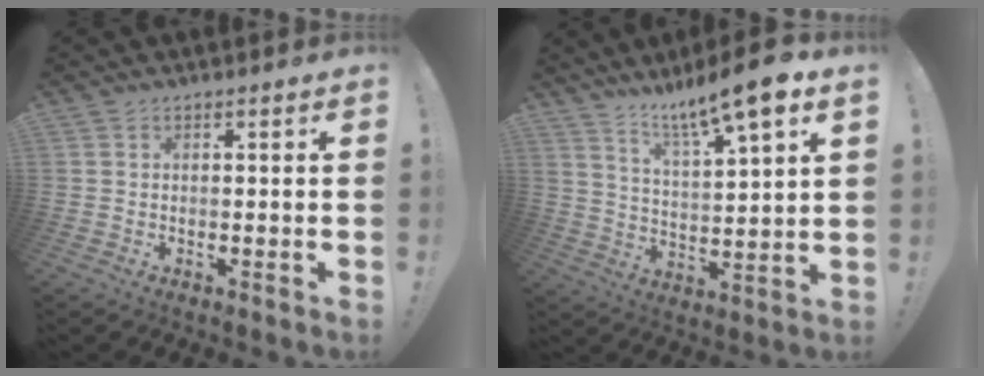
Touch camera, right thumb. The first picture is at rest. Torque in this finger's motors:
{"motor_torque": [1.19, 1.41, 1.02, 0.95, 0.17]}